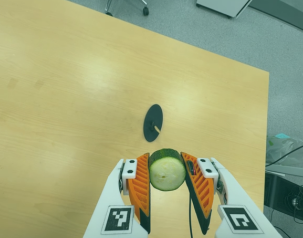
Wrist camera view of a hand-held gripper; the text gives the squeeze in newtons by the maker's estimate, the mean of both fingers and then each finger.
{"total": 9.5, "left": 8.6, "right": 10.5}